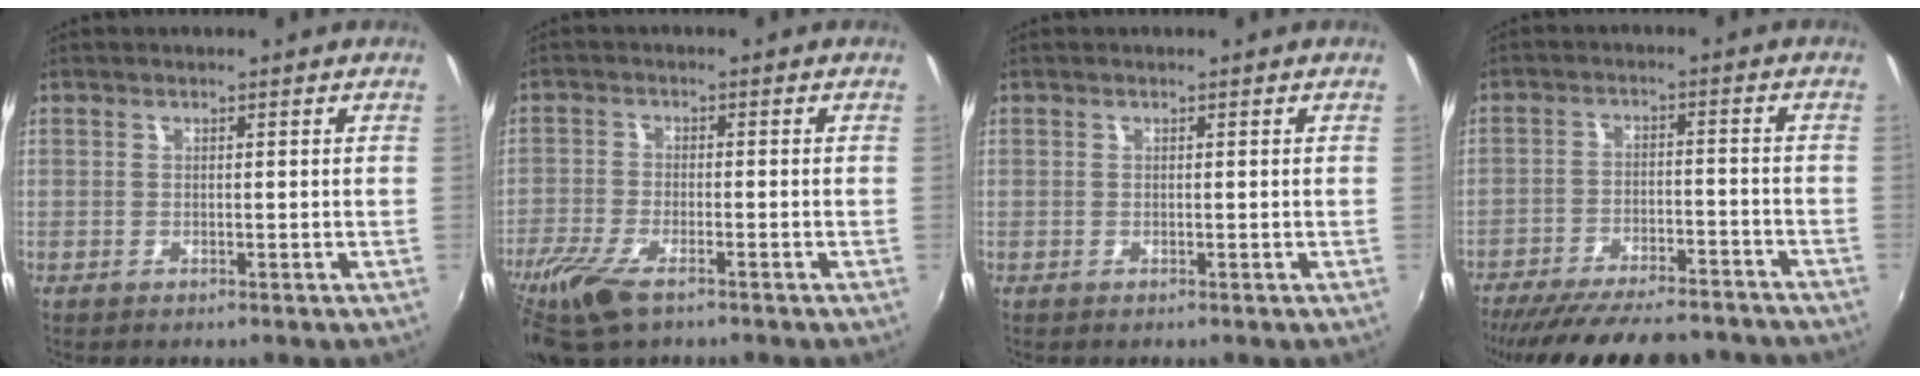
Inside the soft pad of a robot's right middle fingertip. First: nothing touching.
{"total": 11.4, "force": [-7.5, 4.2, 7.5], "torque": [-0.185, -0.039, -0.146]}
{"total": 0.0}
{"total": 20.9, "force": [-18.1, 5.5, 8.9], "torque": [-0.177, -0.018, -0.251]}